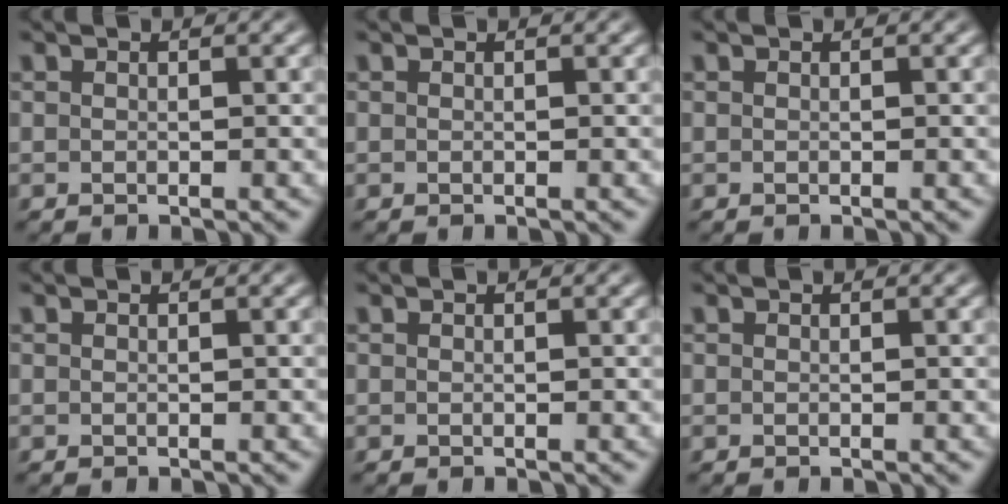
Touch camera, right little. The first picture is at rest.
{"total": 0.0}
{"total": 0.0}
{"total": 0.0}
{"total": 0.0}
{"total": 0.0}